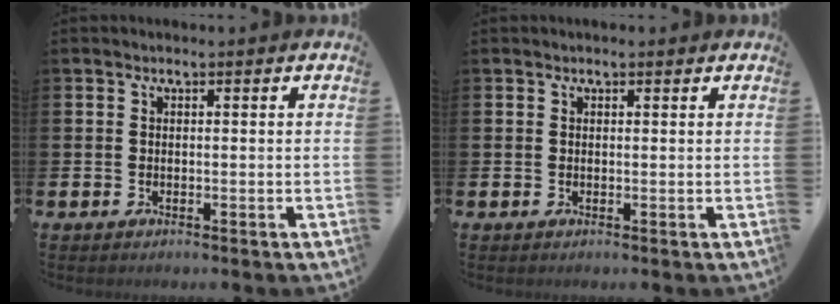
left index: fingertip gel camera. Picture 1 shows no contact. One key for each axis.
{"total": 0.6, "fx": 0.5, "fy": 0.2, "fz": 0.1, "tx": 0.008, "ty": -0.001, "tz": 0.007}